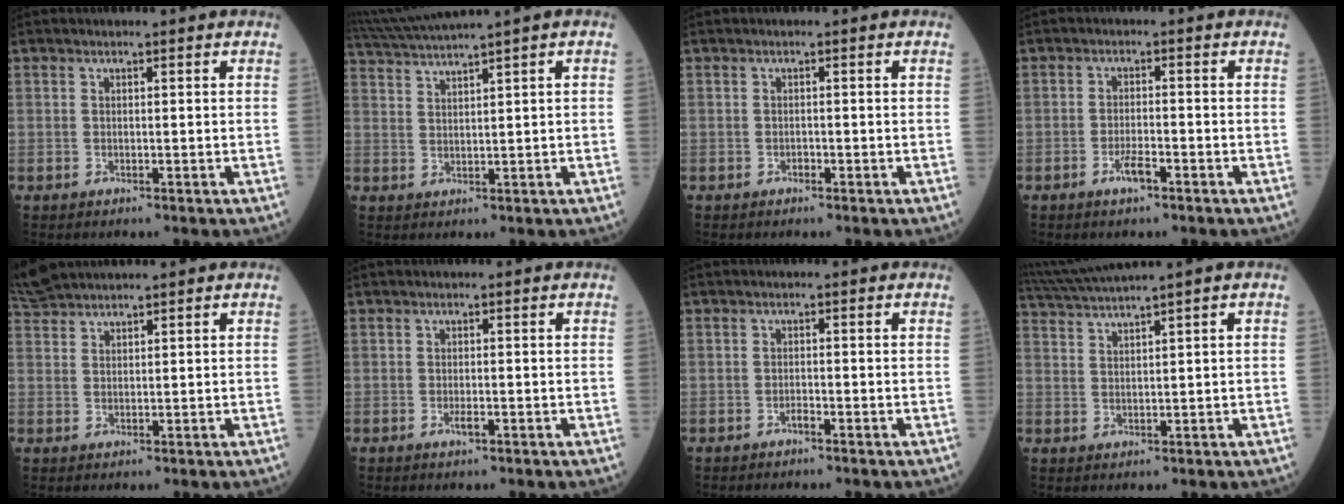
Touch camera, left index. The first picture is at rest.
{"total": 6.2, "force": [5.1, -1.8, 3.0], "torque": [-0.064, 0.010, 0.100]}
{"total": 0.5, "force": [-0.4, 0.3, 0.2], "torque": [-0.003, -0.004, -0.012]}
{"total": 2.7, "force": [-1.8, 0.5, 2.0], "torque": [-0.038, -0.005, -0.037]}
{"total": 4.0, "force": [3.9, 0.1, 0.7], "torque": [-0.027, 0.024, 0.085]}
{"total": 1.1, "force": [-0.6, 0.2, 0.9], "torque": [-0.018, -0.006, -0.012]}
{"total": 0.9, "force": [-0.8, 0.1, 0.4], "torque": [-0.008, -0.004, -0.016]}
{"total": 5.7, "force": [4.7, -1.8, 2.6], "torque": [-0.059, 0.009, 0.094]}